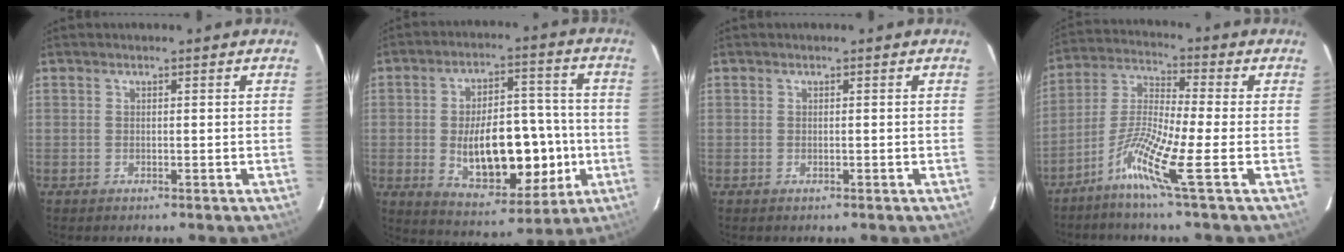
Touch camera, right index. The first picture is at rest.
{"total": 16.3, "force": [-2.6, 7.6, 14.1], "torque": [-0.221, 0.016, -0.026]}
{"total": 0.0}
{"total": 11.2, "force": [-5.2, -1.1, 9.8], "torque": [-0.196, -0.018, -0.112]}